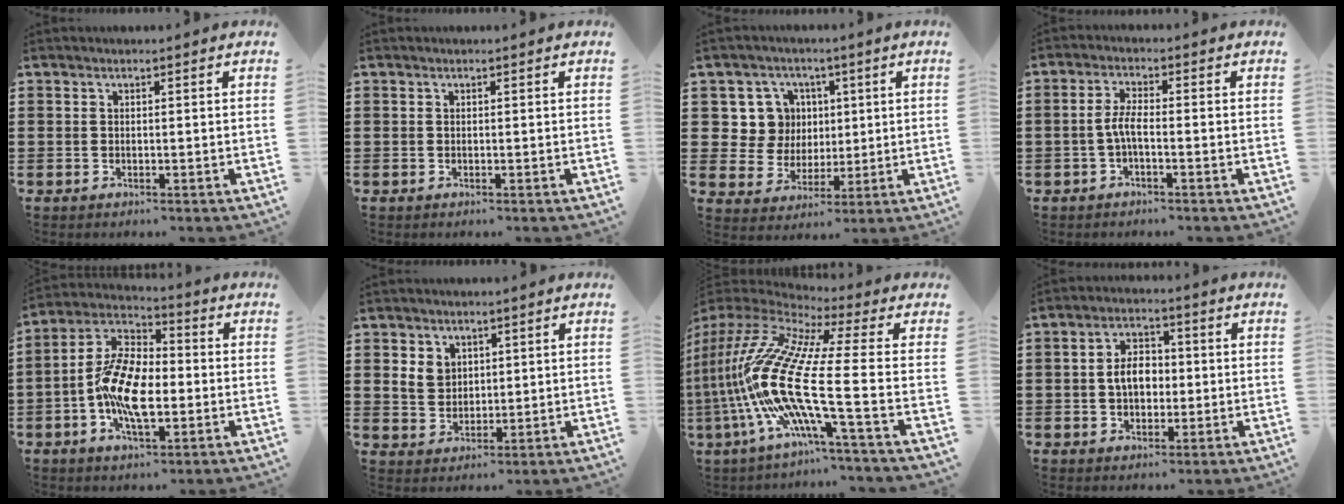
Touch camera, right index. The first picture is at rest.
{"total": 0.0}
{"total": 8.1, "force": [2.3, 7.5, 1.6], "torque": [-0.057, 0.008, 0.046]}
{"total": 3.5, "force": [-1.0, 0.9, 3.2], "torque": [-0.081, -0.004, -0.027]}
{"total": 11.1, "force": [-2.4, 5.4, 9.4], "torque": [-0.215, -0.001, -0.049]}
{"total": 4.1, "force": [1.8, 3.4, 1.4], "torque": [-0.042, 0.013, 0.034]}
{"total": 16.9, "force": [-5.7, 3.0, 15.6], "torque": [-0.381, -0.030, -0.131]}
{"total": 5.2, "force": [-0.2, 3.5, 3.9], "torque": [-0.079, 0.008, -0.011]}